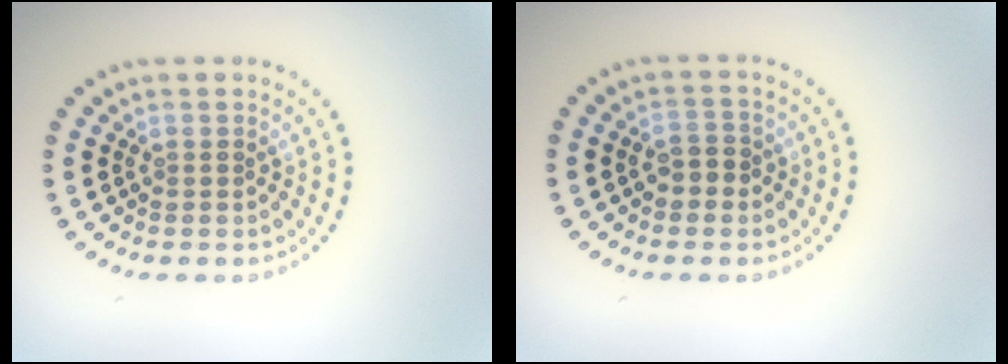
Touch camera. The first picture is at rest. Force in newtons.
{"total": 1.9, "press": 1.7, "slide": 0.7}